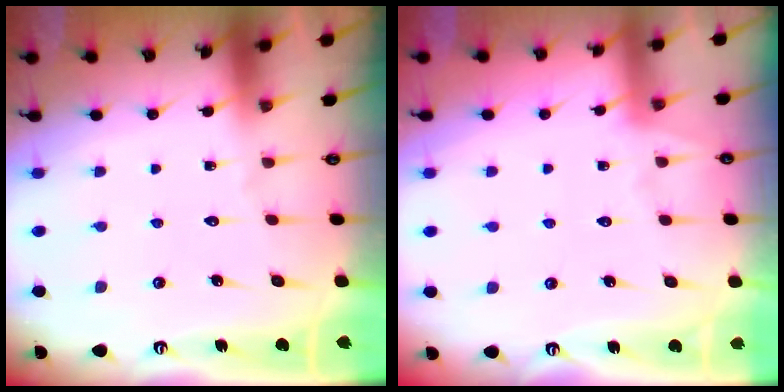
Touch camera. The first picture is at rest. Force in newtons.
{"total": 3.7, "press": 3.7, "slide": 0.5}